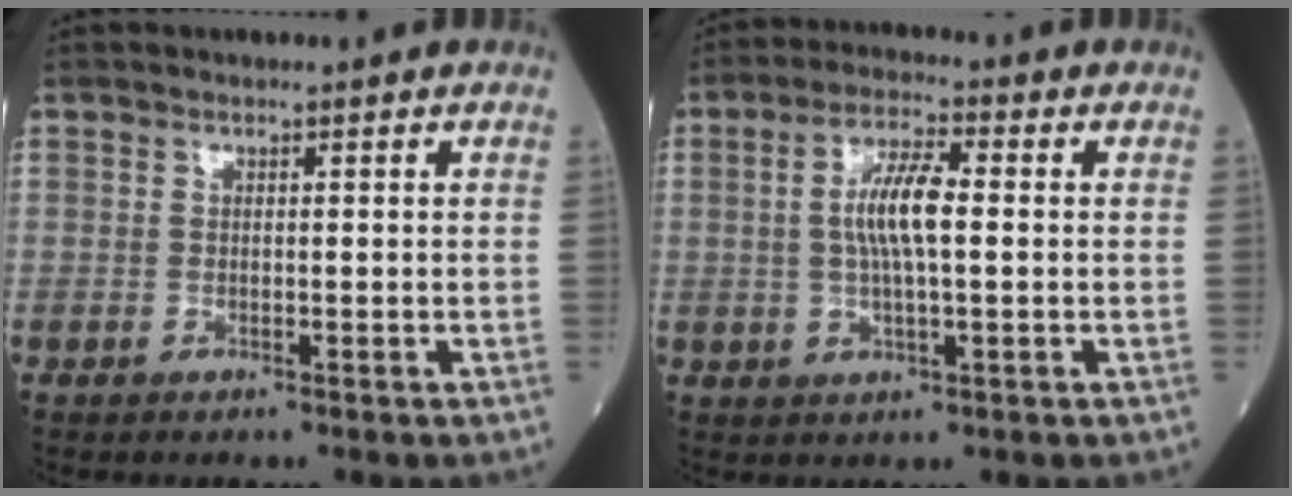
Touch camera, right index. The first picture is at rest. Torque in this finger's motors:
{"motor_torque": [0.37, 0.13, 0.20, 0.08]}